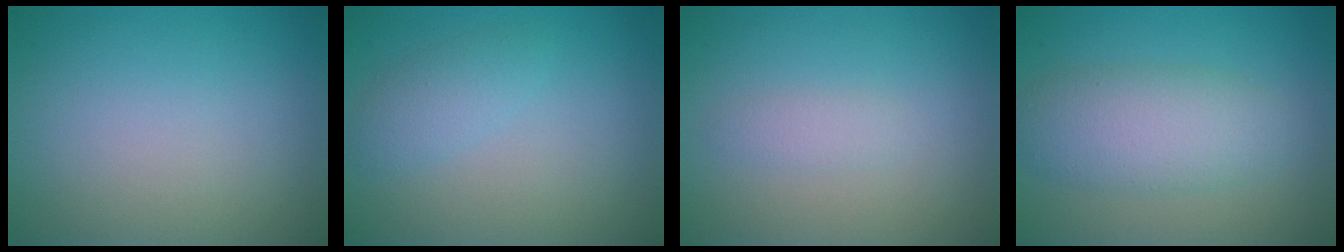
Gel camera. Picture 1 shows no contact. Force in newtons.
{"total": 1.9, "press": 1.9, "slide": 0.1}
{"total": 1.1, "press": 1.1, "slide": 0.1}
{"total": 4.9, "press": 4.9, "slide": 0.0}